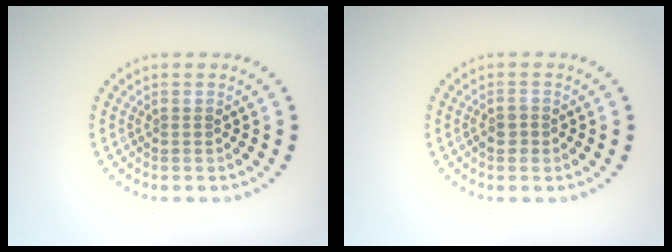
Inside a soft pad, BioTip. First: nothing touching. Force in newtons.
{"total": 1.5, "press": 1.3, "slide": 0.7}